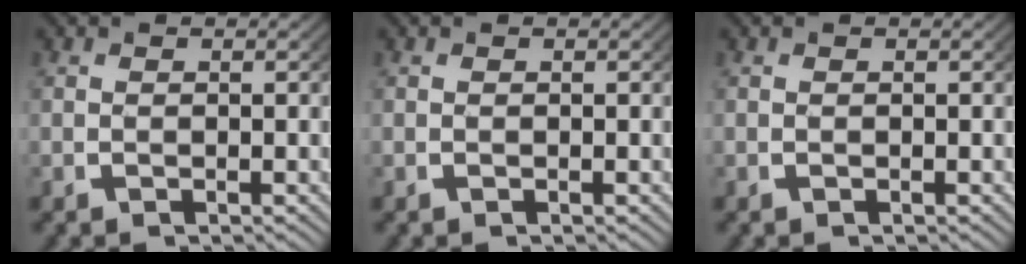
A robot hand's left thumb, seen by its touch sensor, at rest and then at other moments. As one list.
[{"total": 0.0}, {"total": 0.0}]